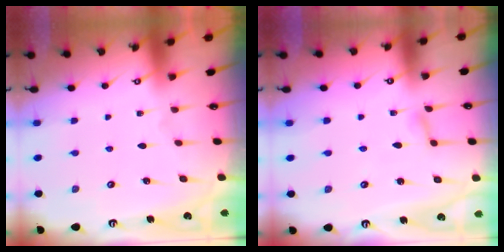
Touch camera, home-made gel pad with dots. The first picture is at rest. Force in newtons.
{"total": 3.0, "press": 3.0, "slide": 0.3}